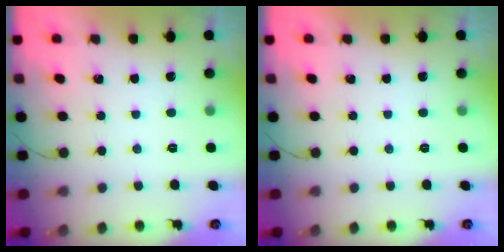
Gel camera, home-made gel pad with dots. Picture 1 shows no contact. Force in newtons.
{"total": 0.0}